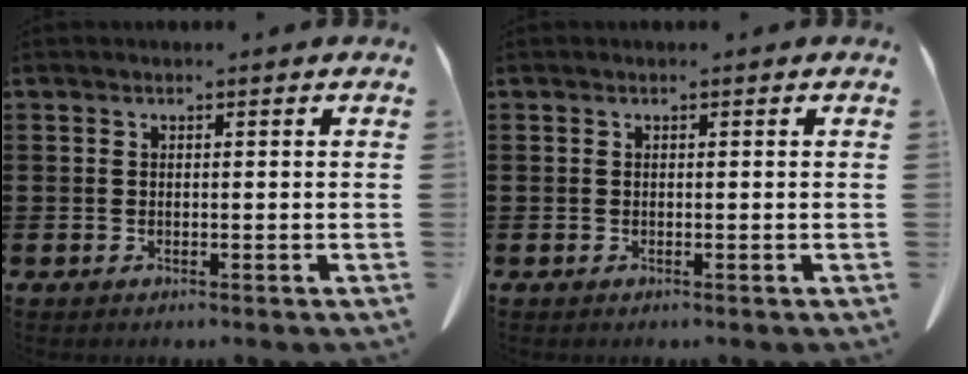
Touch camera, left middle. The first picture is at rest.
{"total": 0.0}